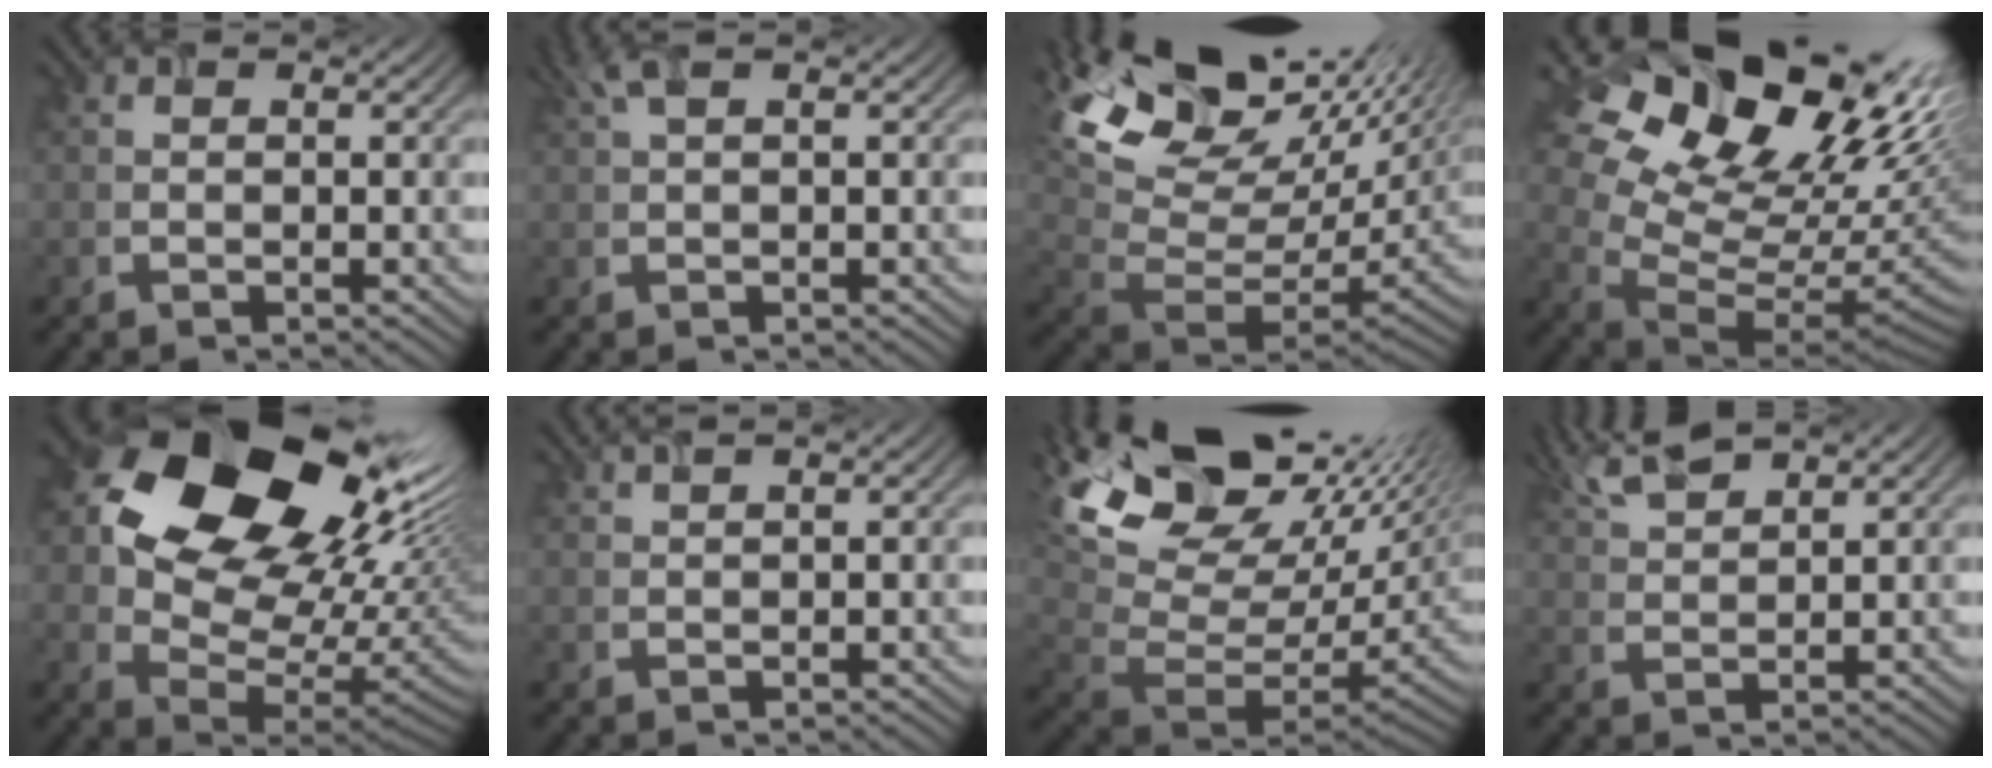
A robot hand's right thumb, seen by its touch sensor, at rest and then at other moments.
{"total": 2.5, "force": [1.2, 0.4, 2.1], "torque": [-0.048, 0.012, 0.026]}
{"total": 18.6, "force": [10.6, 8.9, 12.5], "torque": [-0.244, 0.016, 0.209]}
{"total": 20.1, "force": [7.7, 12.6, 13.6], "torque": [-0.231, 0.018, 0.157]}
{"total": 19.5, "force": [7.8, 13.2, 12.0], "torque": [-0.215, 0.010, 0.149]}
{"total": 1.8, "force": [1.4, 0.3, 1.1], "torque": [-0.020, 0.006, 0.022]}
{"total": 18.4, "force": [11.0, 8.5, 12.1], "torque": [-0.251, 0.009, 0.209]}
{"total": 5.8, "force": [4.4, 1.4, 3.5], "torque": [-0.089, 0.016, 0.095]}